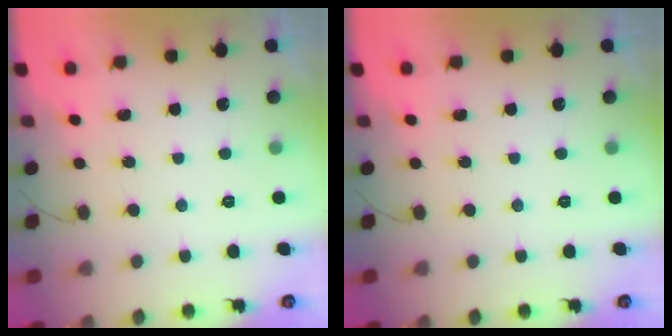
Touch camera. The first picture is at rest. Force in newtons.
{"total": 0.0}